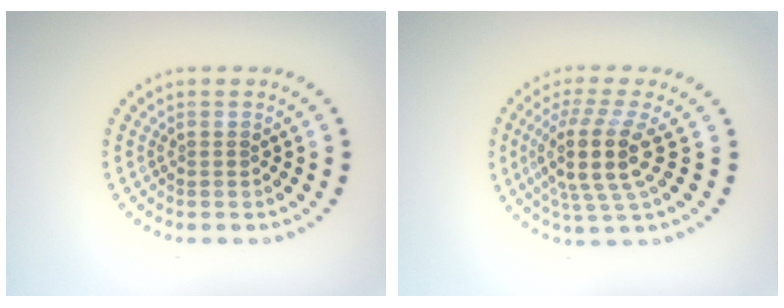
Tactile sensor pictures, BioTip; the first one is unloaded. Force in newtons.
{"total": 4.8, "press": 3.8, "slide": 3.0}